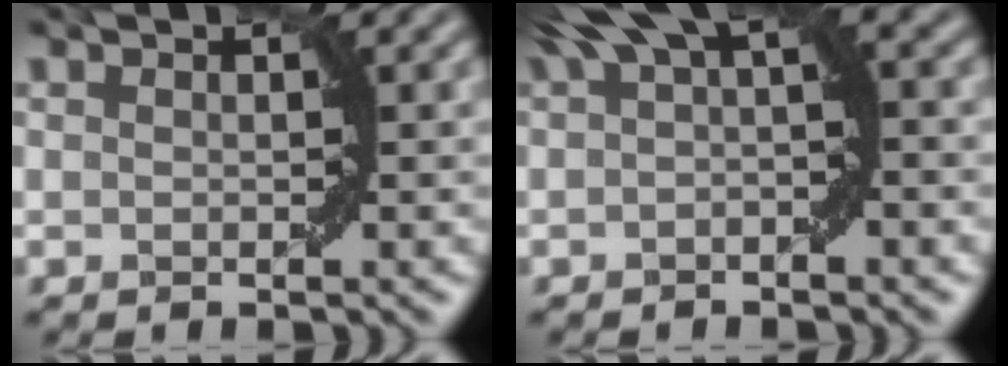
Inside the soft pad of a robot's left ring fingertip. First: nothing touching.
{"total": 4.5, "force": [1.4, 1.1, 4.1], "torque": [-0.057, 0.015, 0.015]}